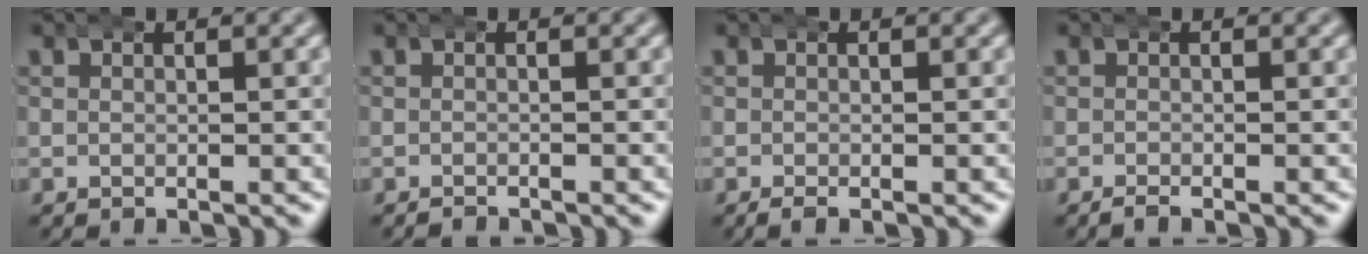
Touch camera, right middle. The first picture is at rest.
{"total": 0.8, "force": [-0.8, -0.1, -0.1], "torque": [-0.003, -0.007, -0.012]}
{"total": 0.8, "force": [-0.6, 0.1, 0.5], "torque": [-0.013, -0.004, -0.009]}
{"total": 0.8, "force": [-0.8, 0.0, 0.3], "torque": [-0.010, -0.004, -0.013]}